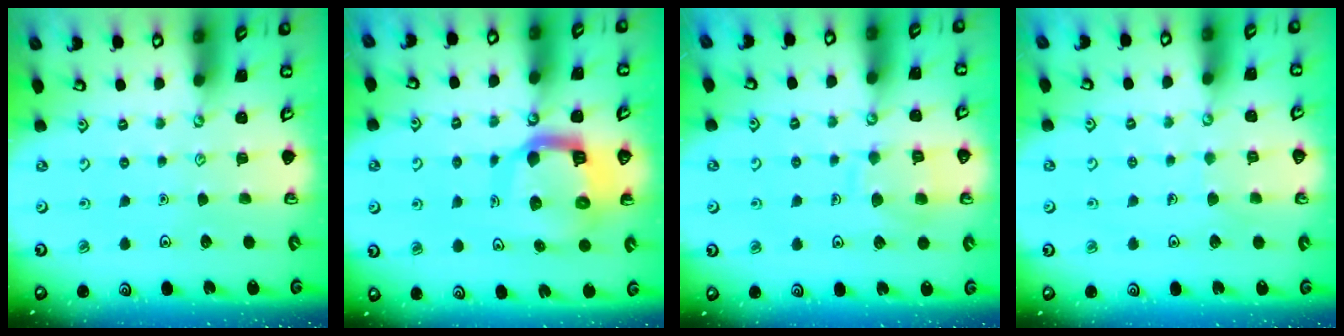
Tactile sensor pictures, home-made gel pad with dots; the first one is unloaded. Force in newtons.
{"total": 12.5, "press": 12.4, "slide": 1.5}
{"total": 9.0, "press": 9.0, "slide": 0.9}
{"total": 3.9, "press": 3.9, "slide": 0.2}